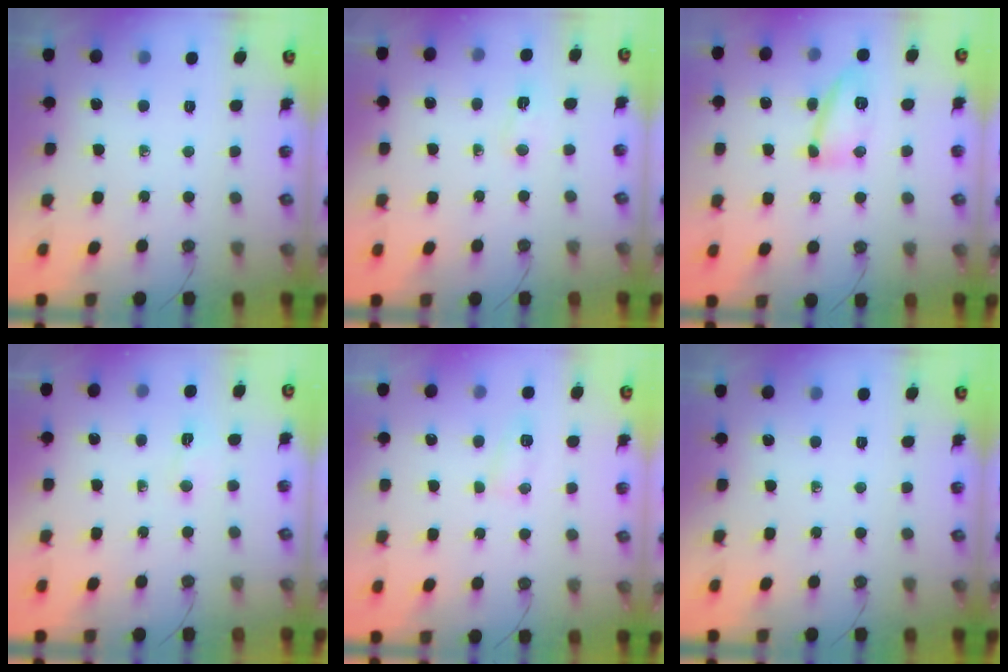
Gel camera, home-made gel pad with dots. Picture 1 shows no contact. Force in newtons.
{"total": 3.2, "press": 2.9, "slide": 1.4}
{"total": 10.9, "press": 10.8, "slide": 1.2}
{"total": 2.3, "press": 2.3, "slide": 0.5}
{"total": 6.0, "press": 6.0, "slide": 0.7}
{"total": 0.0}